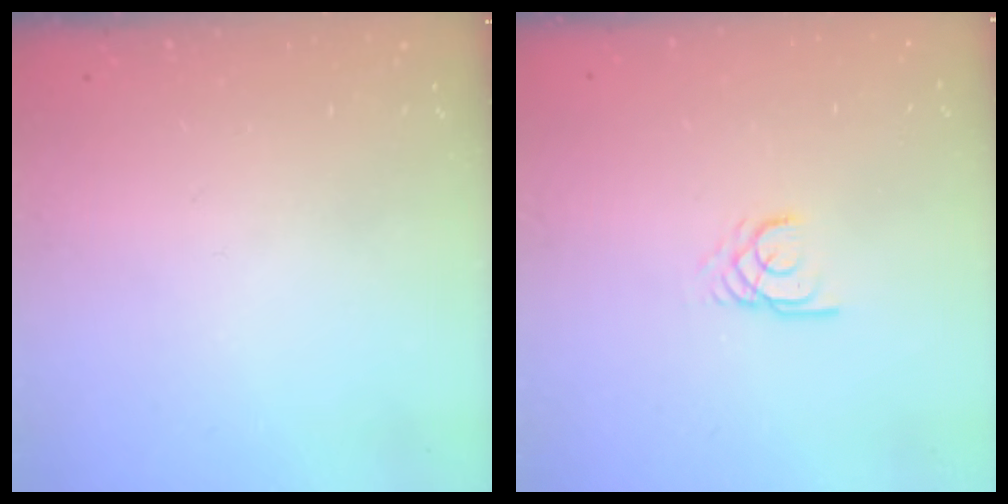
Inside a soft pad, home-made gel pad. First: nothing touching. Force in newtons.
{"total": 2.1, "press": 2.1, "slide": 0.0}